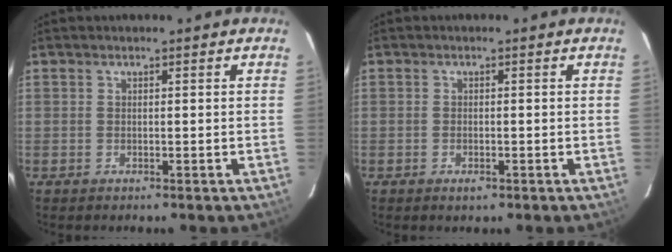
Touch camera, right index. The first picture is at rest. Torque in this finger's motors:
{"motor_torque": [0.26, -0.03, 0.07, 0.02]}